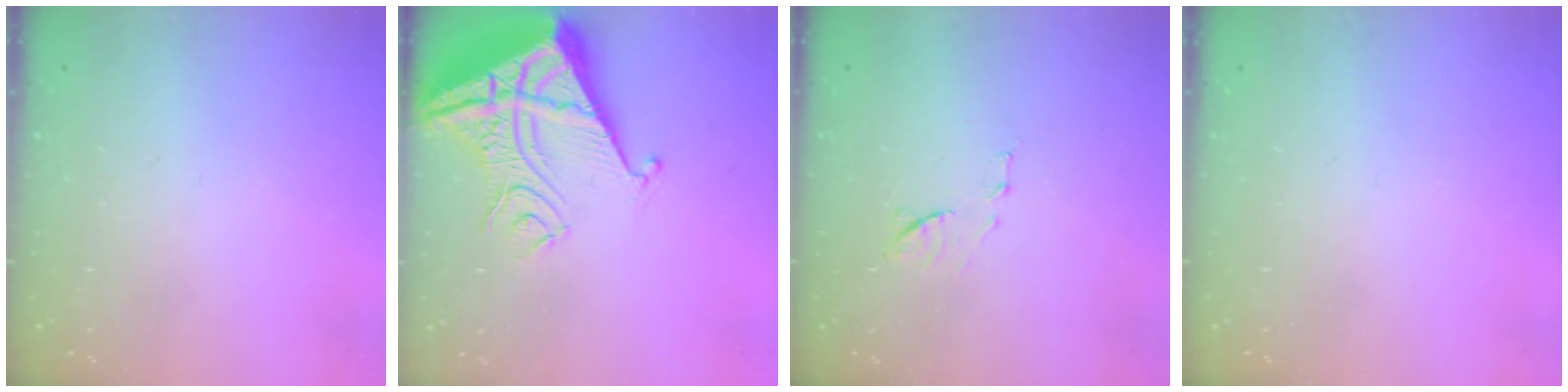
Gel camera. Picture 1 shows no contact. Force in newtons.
{"total": 11.5, "press": 11.5, "slide": 1.2}
{"total": 7.9, "press": 7.9, "slide": 0.7}
{"total": 0.0}